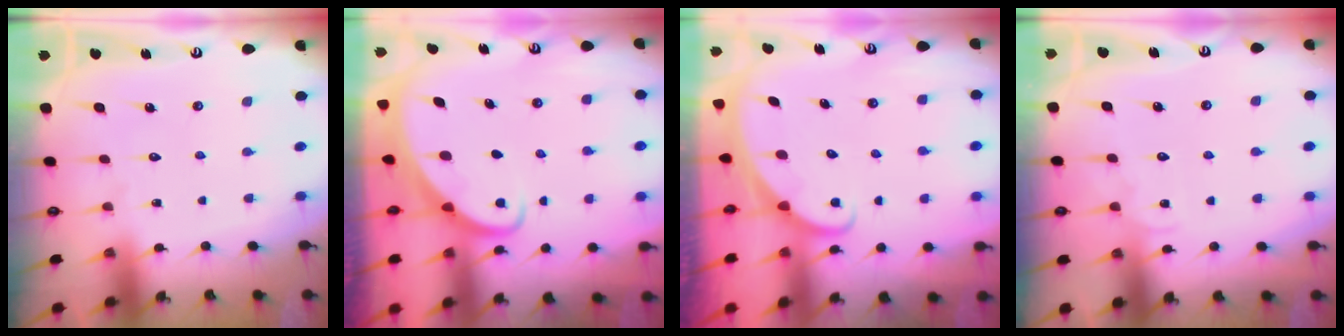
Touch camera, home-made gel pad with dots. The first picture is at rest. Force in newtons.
{"total": 2.4, "press": 2.4, "slide": 0.2}
{"total": 1.6, "press": 1.6, "slide": 0.0}
{"total": 3.9, "press": 3.9, "slide": 0.4}